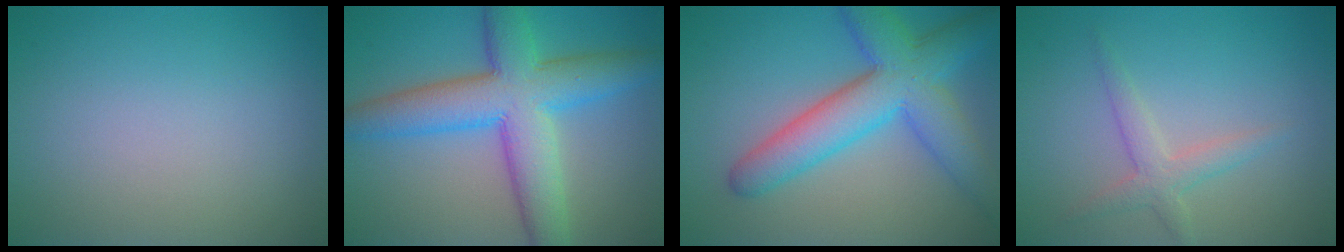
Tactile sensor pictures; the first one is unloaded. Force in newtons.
{"total": 9.0, "press": 9.0, "slide": 0.2}
{"total": 7.9, "press": 7.9, "slide": 0.3}
{"total": 2.2, "press": 2.2, "slide": 0.1}